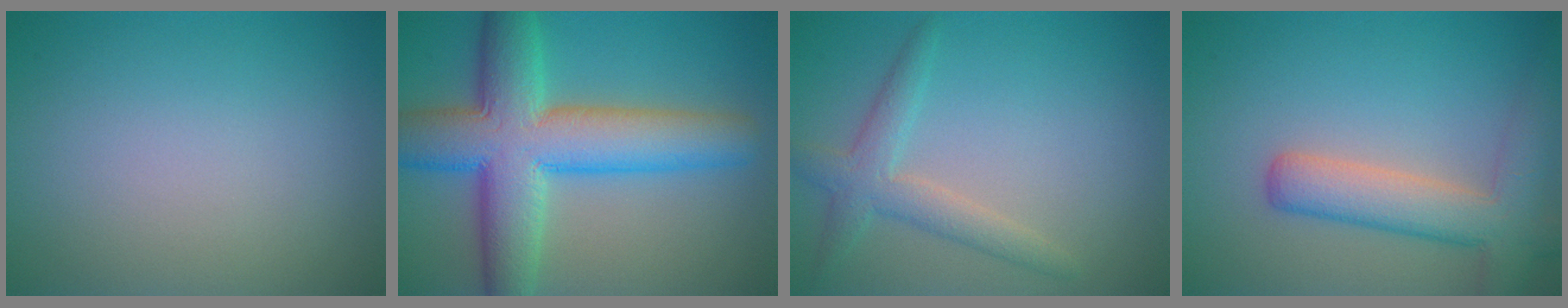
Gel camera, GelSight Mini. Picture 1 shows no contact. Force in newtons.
{"total": 10.5, "press": 10.5, "slide": 0.3}
{"total": 3.1, "press": 3.1, "slide": 0.1}
{"total": 5.6, "press": 5.6, "slide": 0.4}